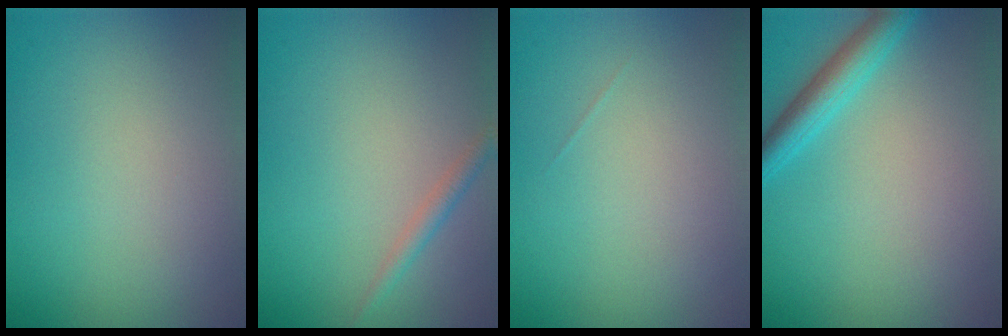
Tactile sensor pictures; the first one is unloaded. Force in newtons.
{"total": 1.3, "press": 1.3, "slide": 0.0}
{"total": 0.0}
{"total": 3.0, "press": 3.0, "slide": 0.2}